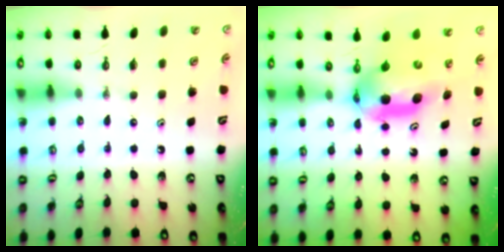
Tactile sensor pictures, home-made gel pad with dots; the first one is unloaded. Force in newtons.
{"total": 8.1, "press": 8.0, "slide": 1.0}